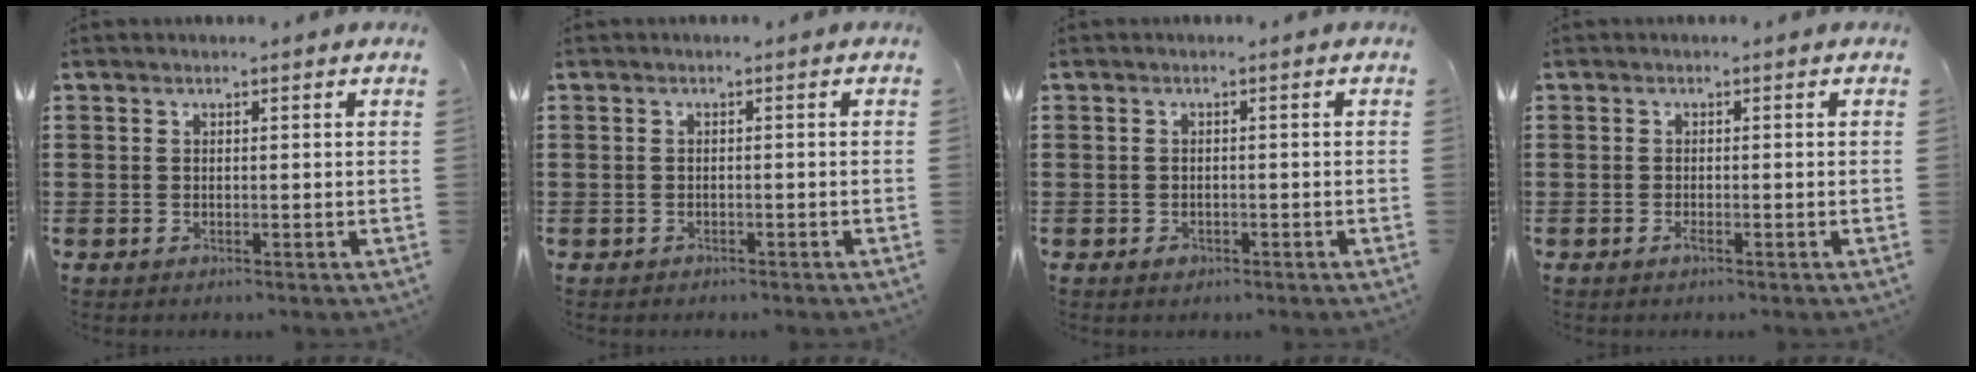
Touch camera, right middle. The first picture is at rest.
{"total": 0.7, "force": [-0.6, 0.3, -0.1], "torque": [-0.001, 0.000, -0.015]}
{"total": 0.8, "force": [-0.6, 0.5, 0.3], "torque": [-0.007, -0.003, -0.012]}
{"total": 0.8, "force": [-0.5, 0.1, 0.7], "torque": [-0.013, -0.003, -0.008]}